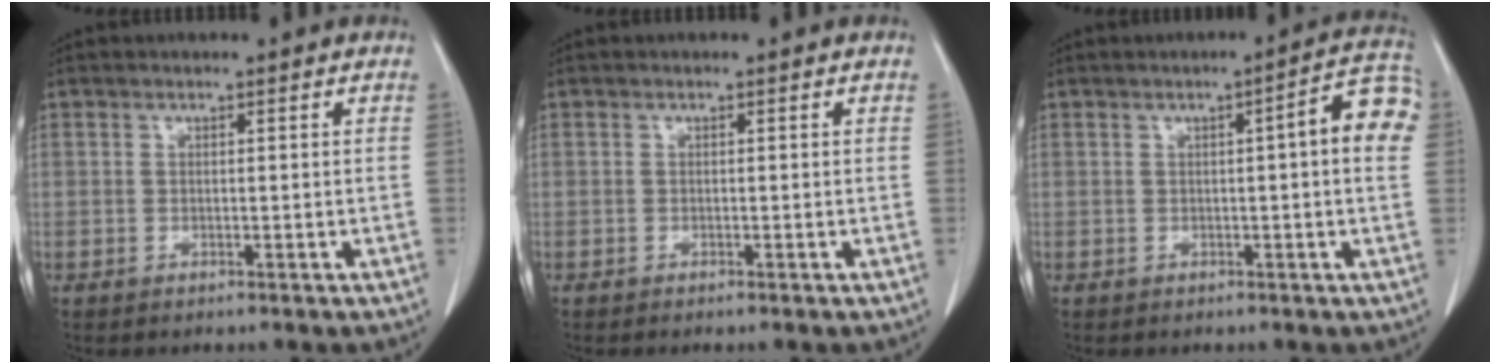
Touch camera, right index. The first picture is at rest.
{"total": 0.0}
{"total": 7.2, "force": [1.1, 0.8, 7.1], "torque": [-0.082, 0.022, 0.004]}